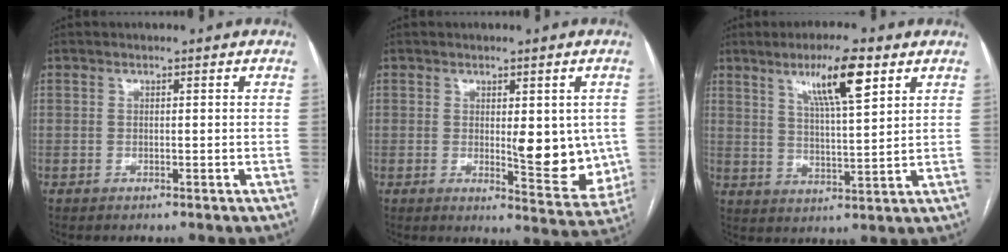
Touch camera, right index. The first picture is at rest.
{"total": 9.6, "force": [0.0, 3.2, 9.0], "torque": [-0.104, -0.019, 0.008]}
{"total": 9.7, "force": [5.4, 1.0, 8.0], "torque": [-0.142, 0.003, 0.093]}